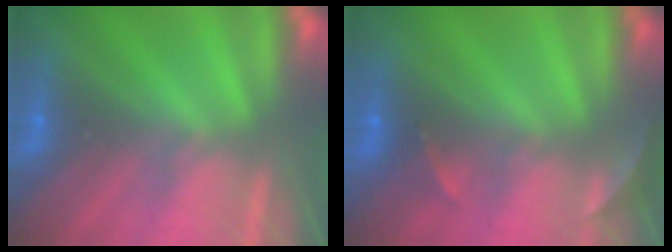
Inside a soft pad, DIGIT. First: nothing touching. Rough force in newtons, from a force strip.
{"total": 1.9}